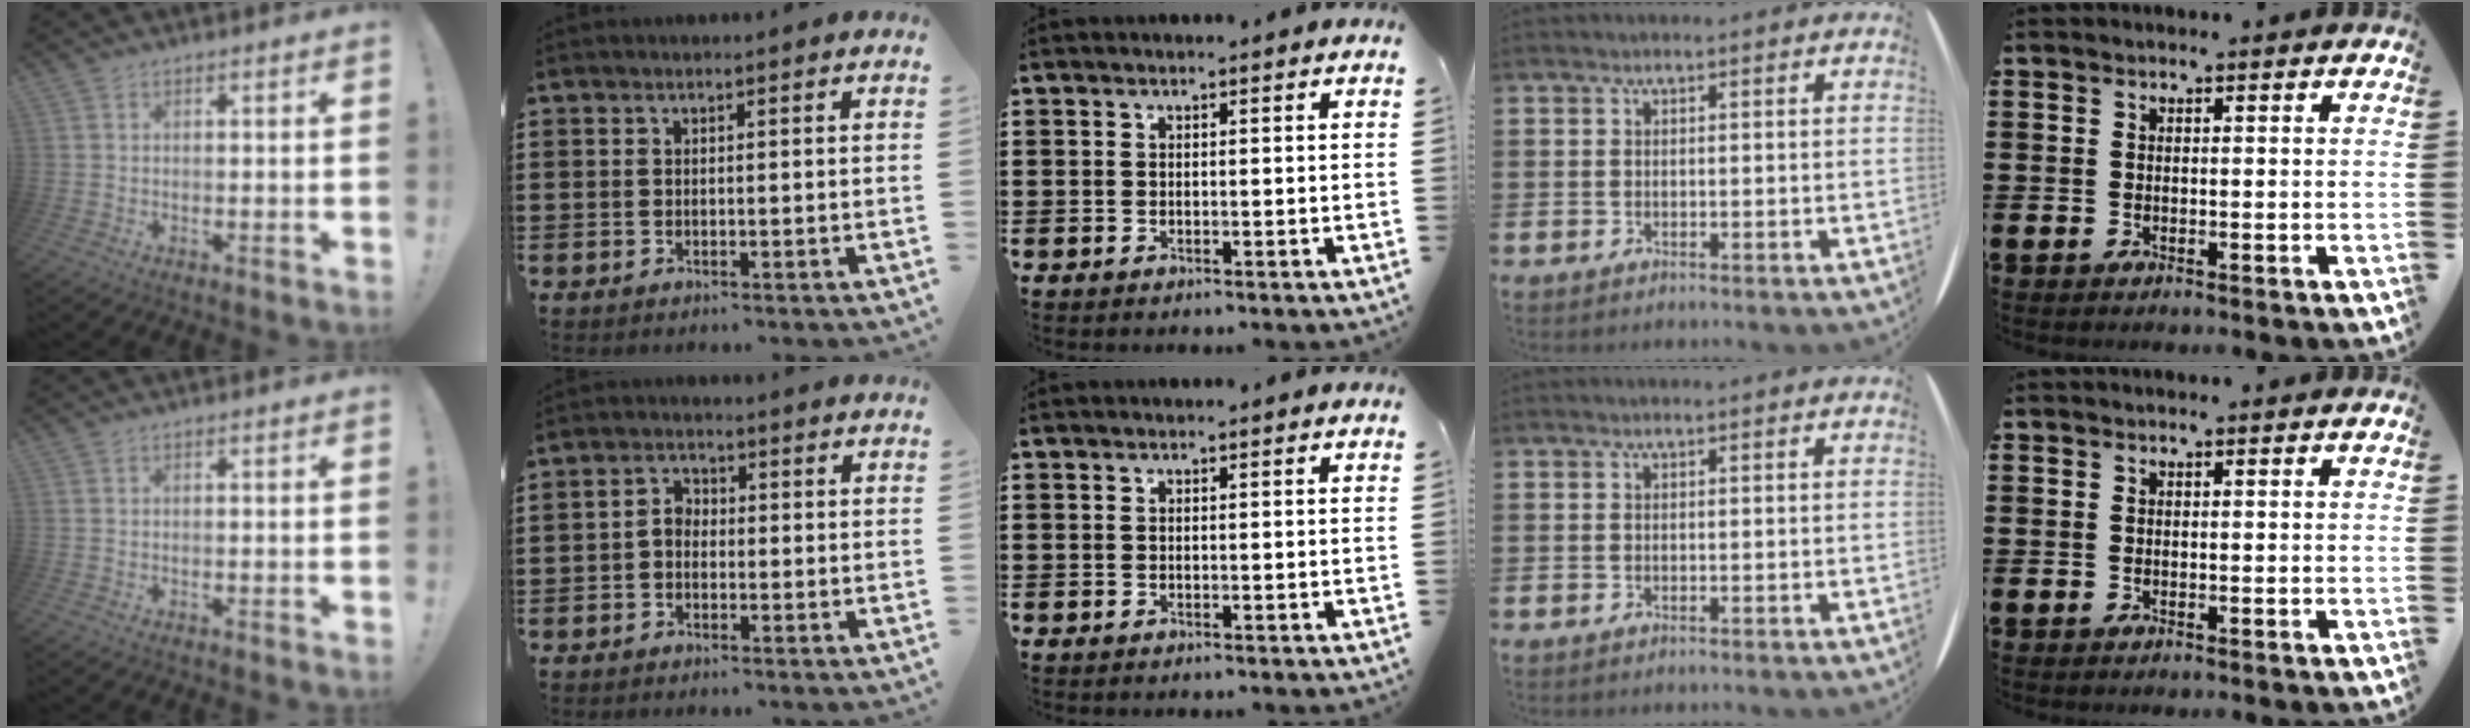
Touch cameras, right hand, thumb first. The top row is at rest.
{"index": {"total": 2.2, "force": [-0.9, 1.5, 1.3], "torque": [-0.028, 0.008, -0.021]}}